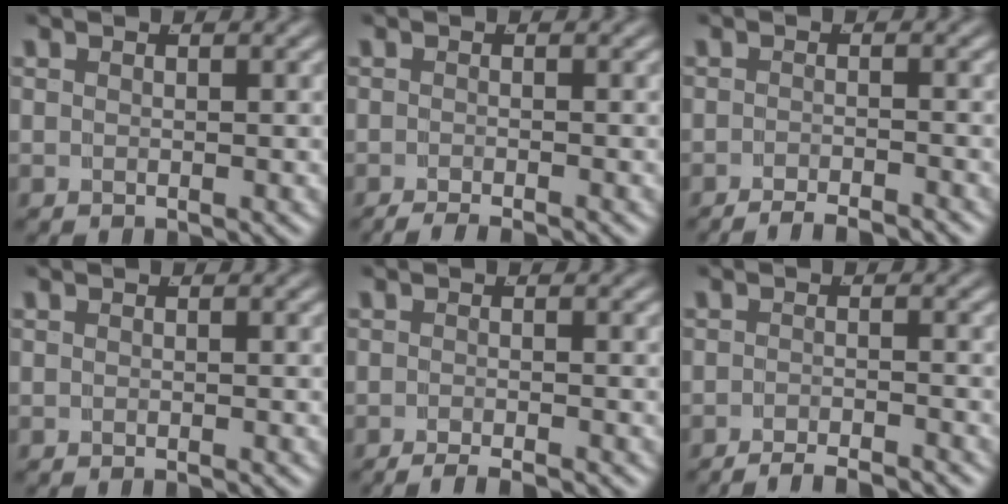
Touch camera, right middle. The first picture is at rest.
{"total": 2.1, "force": [-2.0, 0.0, 0.6], "torque": [-0.005, -0.006, -0.031]}
{"total": 3.0, "force": [-2.9, 0.1, 0.6], "torque": [-0.007, -0.004, -0.048]}
{"total": 0.6, "force": [-0.5, -0.2, 0.1], "torque": [-0.002, 0.002, -0.010]}
{"total": 2.4, "force": [-2.3, 0.0, 0.7], "torque": [-0.011, -0.006, -0.036]}
{"total": 3.4, "force": [-3.3, 0.3, 0.7], "torque": [-0.005, -0.004, -0.055]}